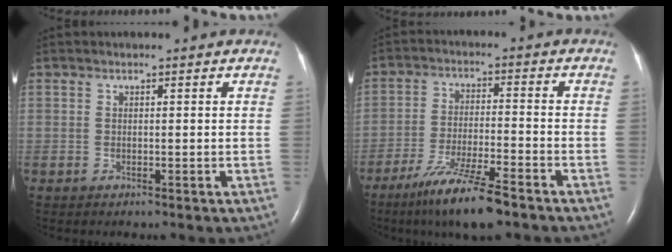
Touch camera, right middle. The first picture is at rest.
{"total": 10.3, "force": [-7.3, 0.4, 7.2], "torque": [-0.140, -0.030, -0.131]}